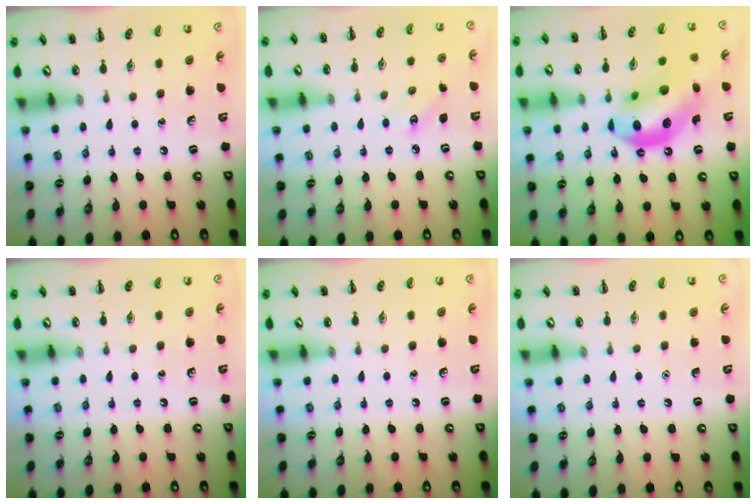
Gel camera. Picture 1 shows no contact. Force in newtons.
{"total": 2.3, "press": 2.2, "slide": 0.6}
{"total": 16.5, "press": 15.9, "slide": 4.1}
{"total": 0.0}
{"total": 0.0}
{"total": 1.5, "press": 1.5, "slide": 0.1}